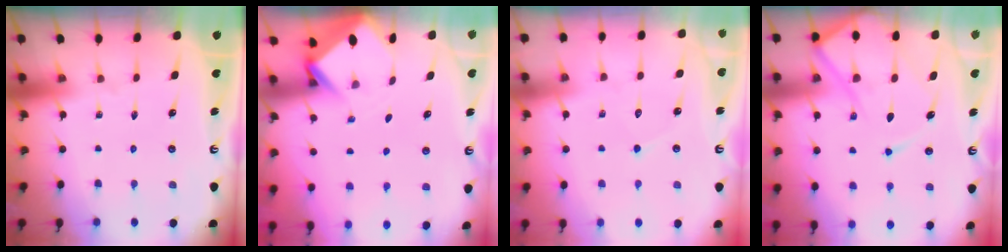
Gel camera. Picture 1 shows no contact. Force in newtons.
{"total": 2.9, "press": 2.9, "slide": 0.2}
{"total": 5.6, "press": 5.6, "slide": 0.5}
{"total": 14.2, "press": 14.1, "slide": 1.4}